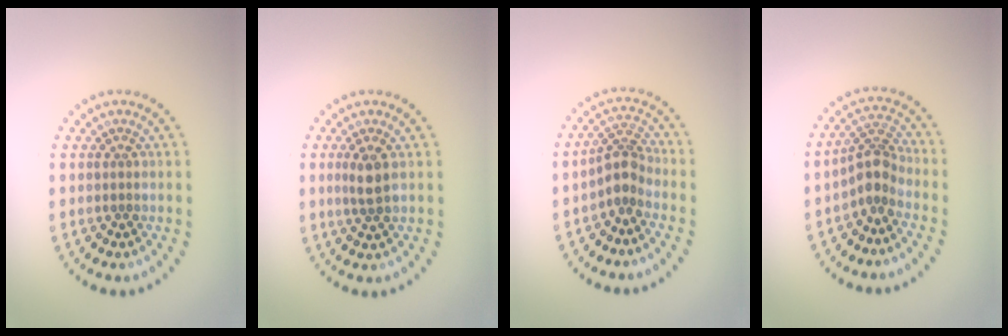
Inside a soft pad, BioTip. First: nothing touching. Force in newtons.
{"total": 2.0, "press": 1.8, "slide": 0.9}
{"total": 2.5, "press": 1.9, "slide": 1.6}
{"total": 2.8, "press": 2.1, "slide": 1.9}